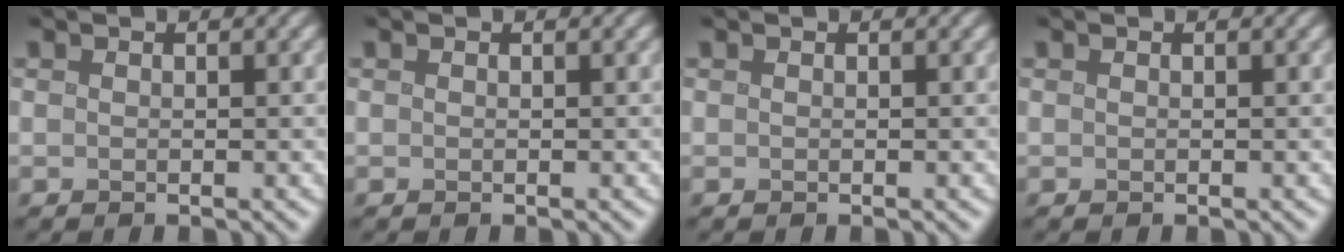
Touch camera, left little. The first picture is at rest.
{"total": 0.0}
{"total": 0.0}
{"total": 0.0}